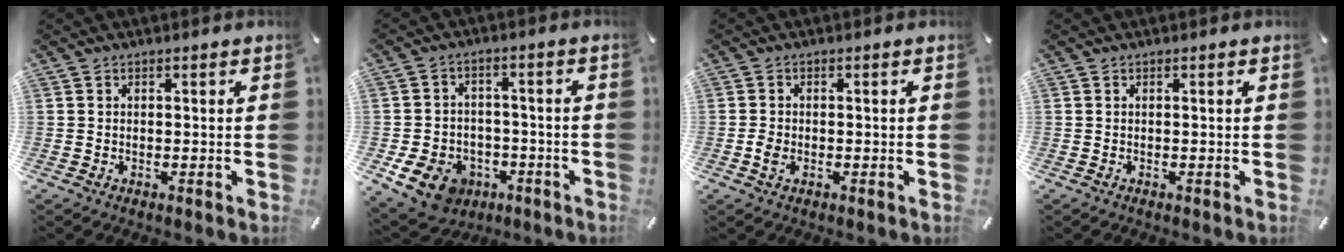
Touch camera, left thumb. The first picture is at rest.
{"total": 10.8, "force": [-5.2, 8.2, 4.6], "torque": [-0.097, 0.036, -0.089]}
{"total": 1.9, "force": [-0.7, 1.3, 1.1], "torque": [-0.028, -0.001, -0.015]}
{"total": 0.0}